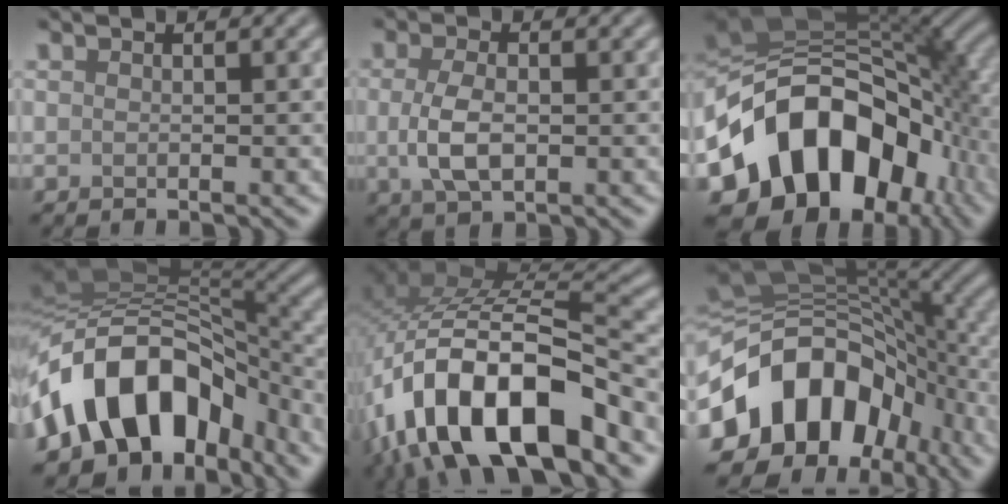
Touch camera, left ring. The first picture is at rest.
{"total": 3.8, "force": [-0.2, 1.9, 3.3], "torque": [-0.075, -0.004, -0.003]}
{"total": 15.2, "force": [-5.9, 10.3, 9.5], "torque": [-0.145, 0.008, -0.119]}
{"total": 12.9, "force": [-5.3, 8.2, 8.5], "torque": [-0.129, 0.026, -0.107]}
{"total": 15.1, "force": [-6.6, 6.8, 11.7], "torque": [-0.206, -0.001, -0.113]}
{"total": 15.1, "force": [-4.8, 10.5, 9.8], "torque": [-0.169, 0.006, -0.098]}